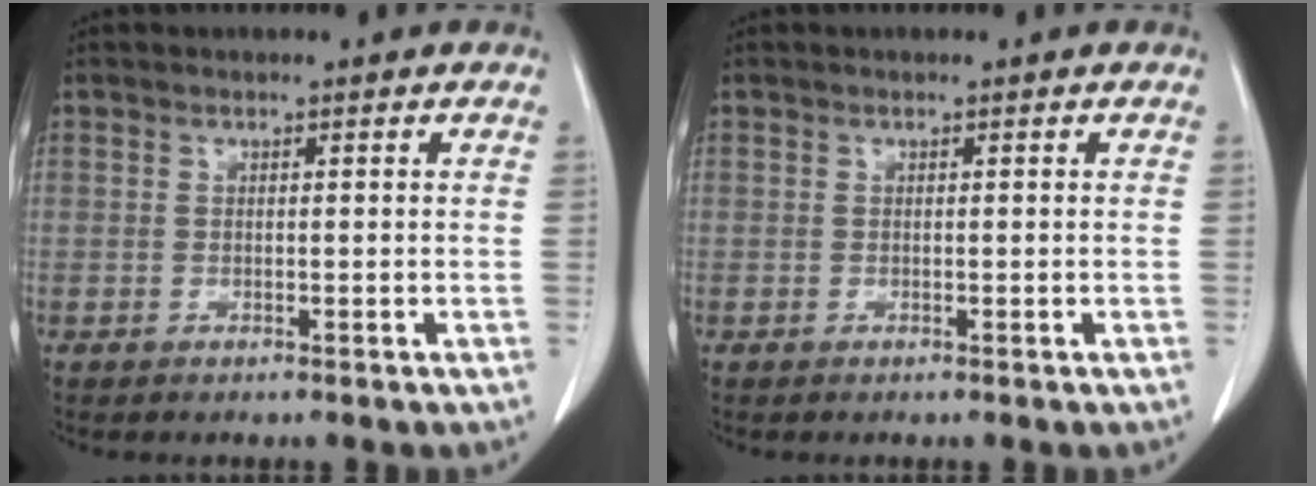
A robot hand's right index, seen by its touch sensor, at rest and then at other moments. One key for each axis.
{"total": 0.0}